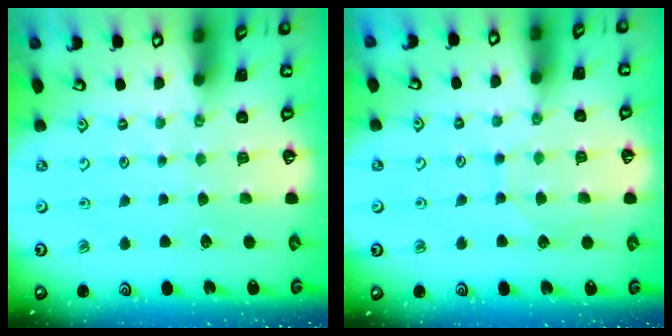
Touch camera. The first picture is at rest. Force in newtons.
{"total": 6.1, "press": 6.1, "slide": 0.6}